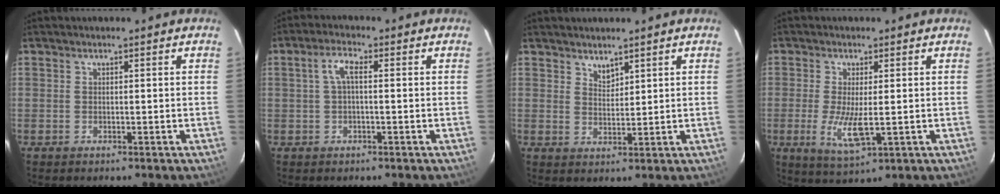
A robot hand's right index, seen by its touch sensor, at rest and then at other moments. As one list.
[{"total": 3.0, "force": [0.1, 0.9, 2.8], "torque": [-0.058, 0.010, 0.003]}, {"total": 2.3, "force": [2.1, 0.8, 0.6], "torque": [-0.005, 0.001, 0.038]}, {"total": 6.9, "force": [-1.1, 1.8, 6.6], "torque": [-0.138, -0.017, -0.020]}]